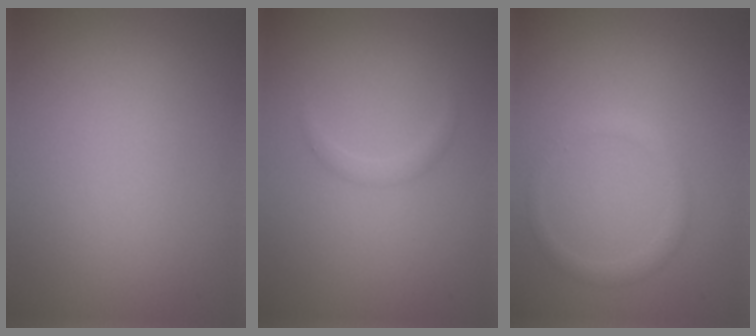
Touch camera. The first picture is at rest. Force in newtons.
{"total": 0.9, "press": 0.9, "slide": 0.0}
{"total": 1.4, "press": 1.4, "slide": 0.1}